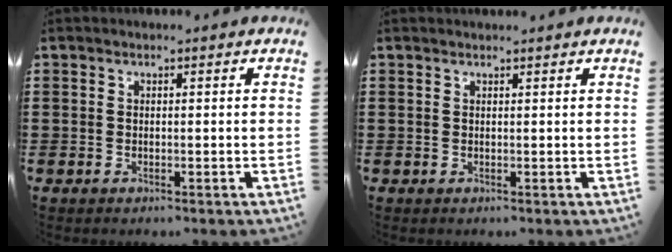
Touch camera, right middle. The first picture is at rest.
{"total": 0.5, "force": [0.5, -0.1, 0.0], "torque": [-0.002, 0.000, 0.010]}